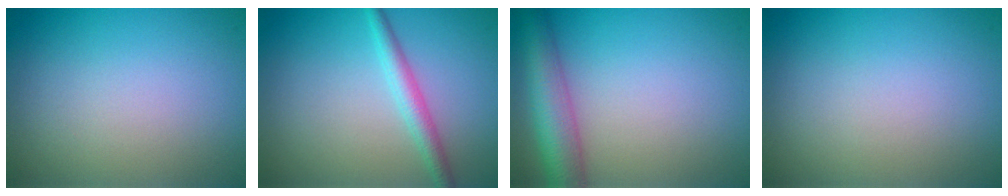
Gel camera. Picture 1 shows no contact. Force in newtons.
{"total": 2.3, "press": 2.3, "slide": 0.0}
{"total": 5.7, "press": 5.7, "slide": 0.2}
{"total": 0.0}